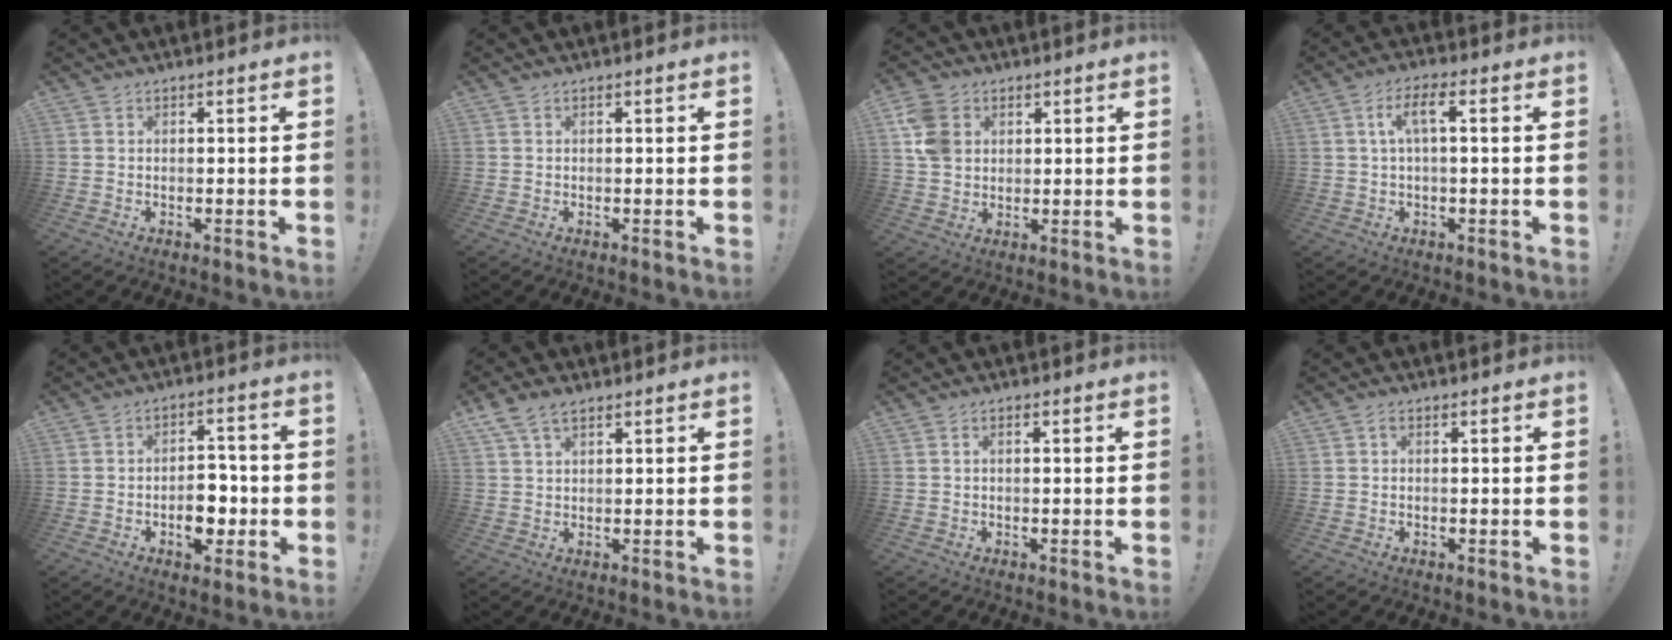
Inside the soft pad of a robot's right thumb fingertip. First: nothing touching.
{"total": 0.0}
{"total": 10.1, "force": [3.3, 7.9, 5.4], "torque": [-0.107, 0.002, 0.065]}
{"total": 6.2, "force": [1.1, 1.7, 5.9], "torque": [-0.114, 0.004, 0.014]}
{"total": 9.3, "force": [-2.7, 6.2, 6.4], "torque": [-0.093, 0.022, -0.040]}
{"total": 5.5, "force": [3.4, 2.7, 3.3], "torque": [-0.069, -0.005, 0.068]}
{"total": 1.1, "force": [0.3, 0.6, 1.0], "torque": [-0.016, 0.002, 0.003]}
{"total": 0.9, "force": [0.3, 0.4, 0.8], "torque": [-0.017, 0.002, 0.004]}